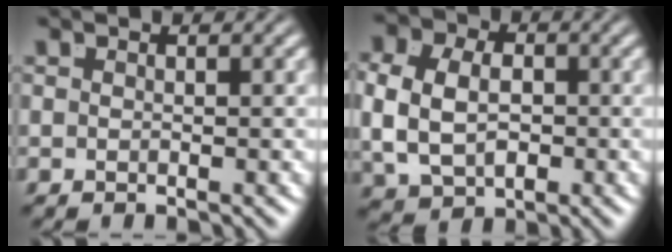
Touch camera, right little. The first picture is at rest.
{"total": 7.0, "force": [-0.1, 5.6, 4.1], "torque": [-0.091, -0.020, 0.007]}